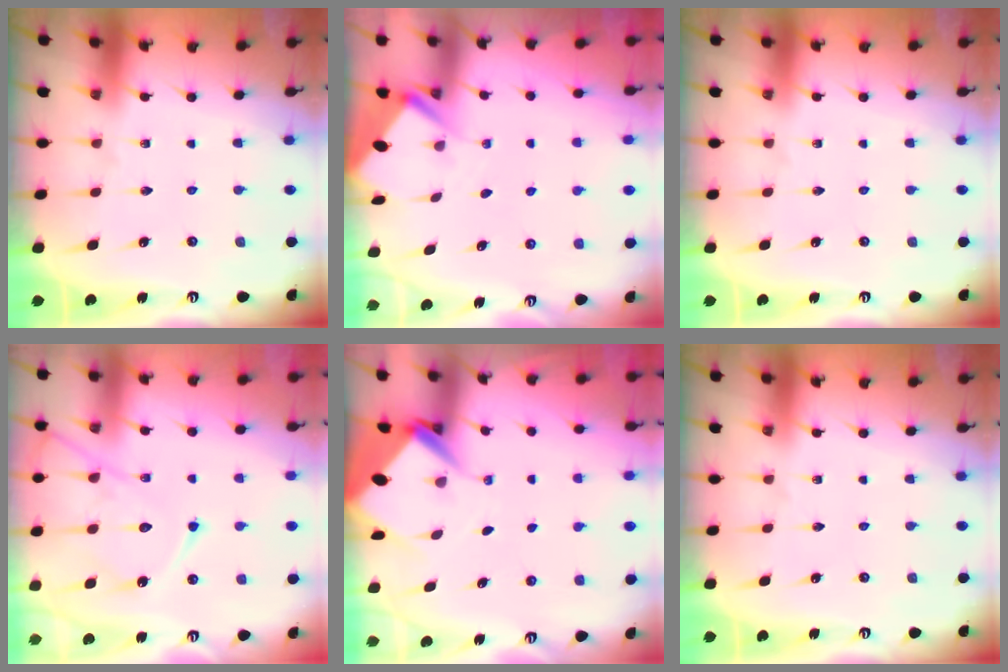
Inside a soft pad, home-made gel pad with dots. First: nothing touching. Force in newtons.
{"total": 2.9, "press": 2.9, "slide": 0.1}
{"total": 0.0}
{"total": 14.7, "press": 14.6, "slide": 1.6}
{"total": 6.1, "press": 6.0, "slide": 0.6}
{"total": 0.0}